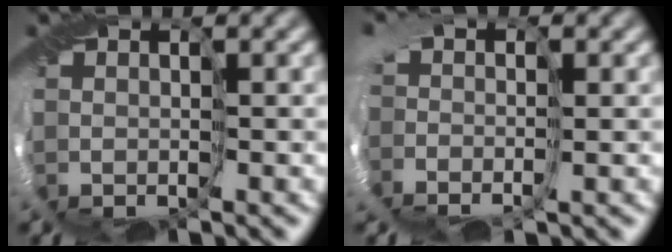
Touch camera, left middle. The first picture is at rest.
{"total": 3.2, "force": [-0.7, 2.3, 2.1], "torque": [-0.031, 0.002, -0.011]}